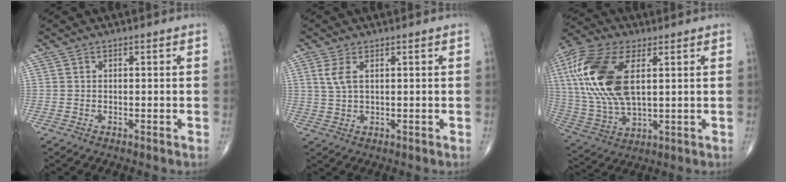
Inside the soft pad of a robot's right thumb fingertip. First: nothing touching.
{"total": 3.5, "force": [1.3, 1.4, 2.9], "torque": [-0.071, 0.003, 0.032]}
{"total": 20.8, "force": [4.9, 10.3, 17.3], "torque": [-0.381, -0.007, 0.090]}